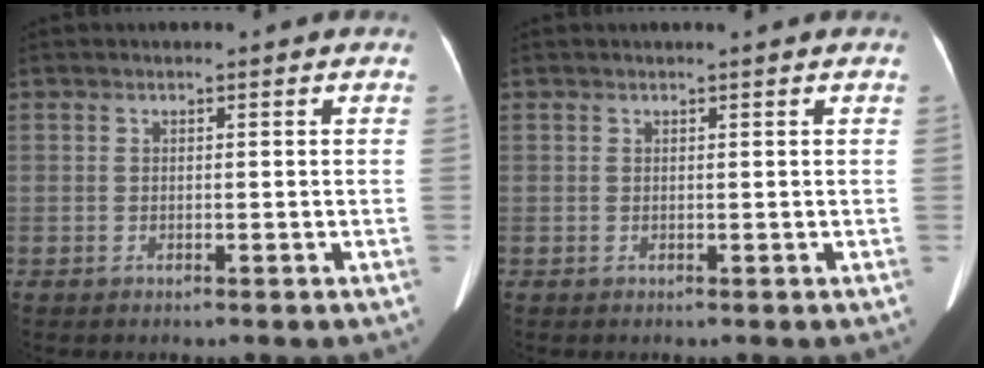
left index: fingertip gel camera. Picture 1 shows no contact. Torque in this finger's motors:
{"motor_torque": [0.12, -0.02, -0.01, 0.03]}